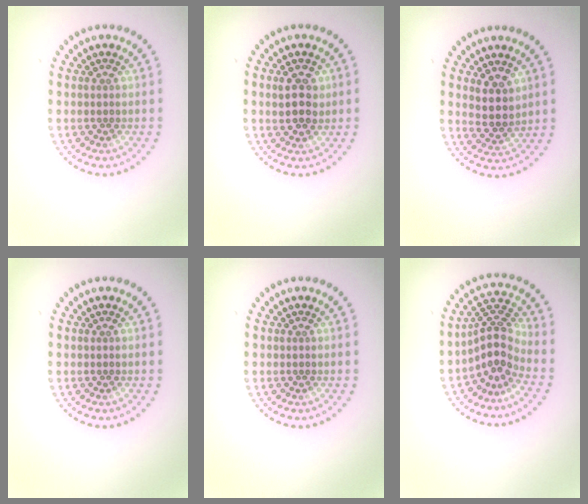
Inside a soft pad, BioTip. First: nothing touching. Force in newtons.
{"total": 2.9, "press": 2.8, "slide": 0.5}
{"total": 2.9, "press": 2.6, "slide": 1.3}
{"total": 0.0}
{"total": 0.0}
{"total": 3.8, "press": 2.7, "slide": 2.7}